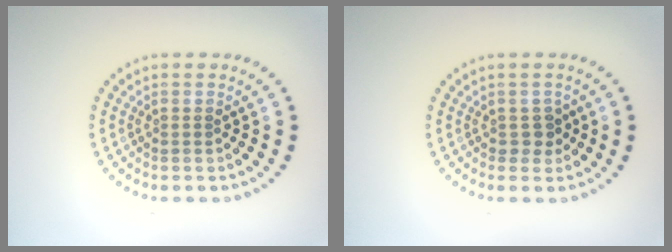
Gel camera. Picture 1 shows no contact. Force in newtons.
{"total": 1.3, "press": 1.1, "slide": 0.6}